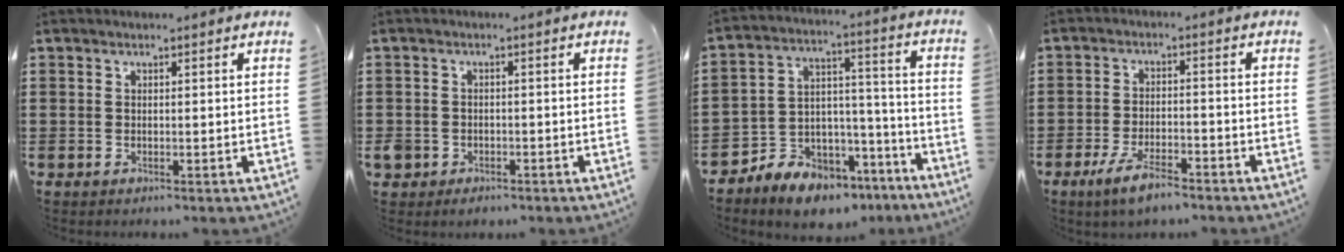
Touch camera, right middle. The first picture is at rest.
{"total": 1.8, "force": [-1.2, 1.3, 0.3], "torque": [-0.010, 0.002, -0.027]}
{"total": 7.7, "force": [-6.9, 3.3, 0.4], "torque": [-0.013, 0.021, -0.133]}
{"total": 5.6, "force": [-4.0, 1.5, 3.6], "torque": [-0.078, 0.000, -0.077]}